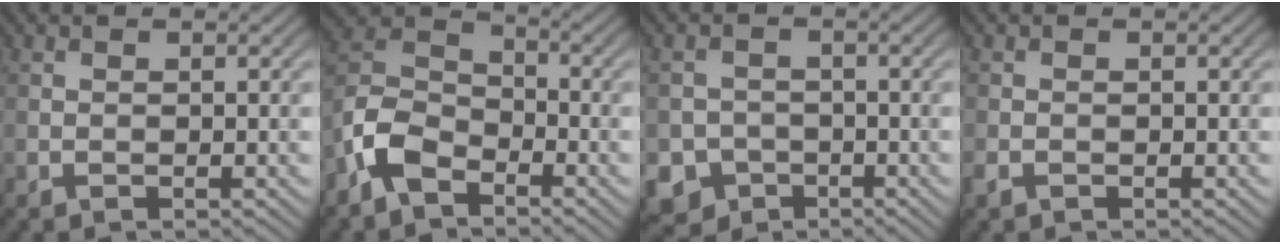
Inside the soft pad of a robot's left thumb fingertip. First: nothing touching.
{"total": 7.4, "force": [-4.6, 4.0, 4.3], "torque": [-0.099, 0.005, -0.111]}
{"total": 4.9, "force": [-2.6, 4.1, 1.0], "torque": [-0.013, -0.005, -0.058]}
{"total": 1.0, "force": [-0.7, 0.6, 0.4], "torque": [-0.011, -0.003, -0.013]}